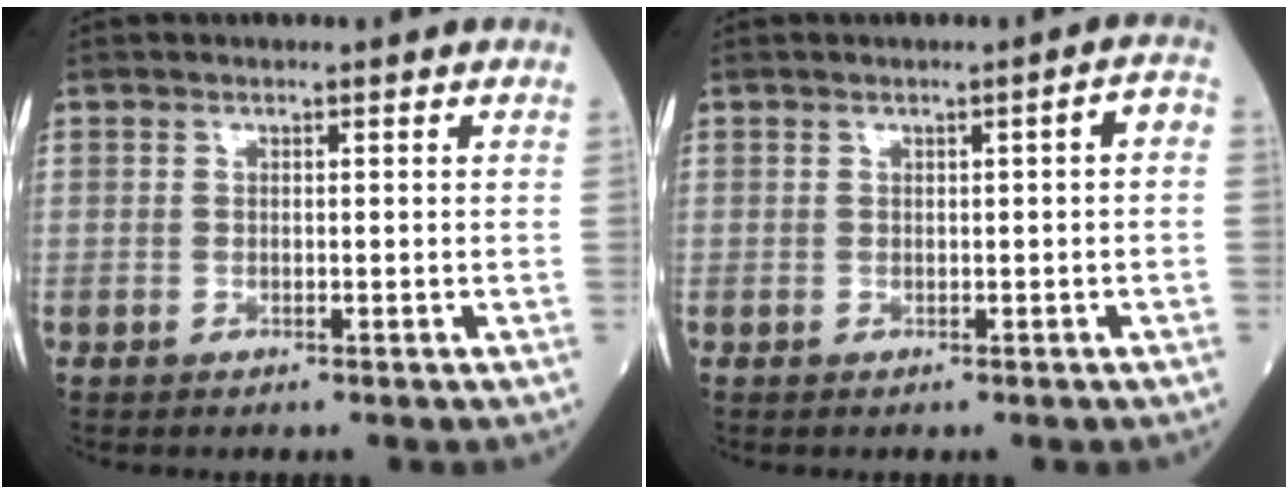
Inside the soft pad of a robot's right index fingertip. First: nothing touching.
{"total": 2.1, "force": [0.0, 0.3, 2.0], "torque": [-0.022, 0.007, -0.002]}